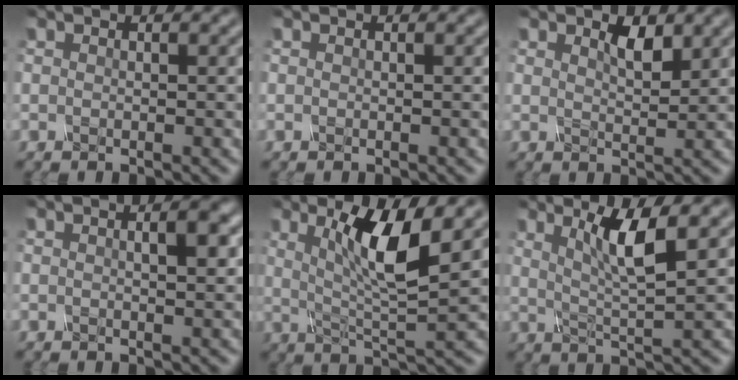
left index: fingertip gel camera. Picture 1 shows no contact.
{"total": 0.0}
{"total": 1.1, "force": [1.0, -0.3, 0.3], "torque": [-0.016, 0.002, 0.039]}
{"total": 3.0, "force": [0.9, 0.9, 2.7], "torque": [-0.013, 0.022, 0.003]}
{"total": 5.7, "force": [1.8, 0.5, 5.4], "torque": [-0.108, -0.003, 0.057]}
{"total": 3.9, "force": [1.5, -0.1, 3.6], "torque": [-0.083, -0.003, 0.056]}